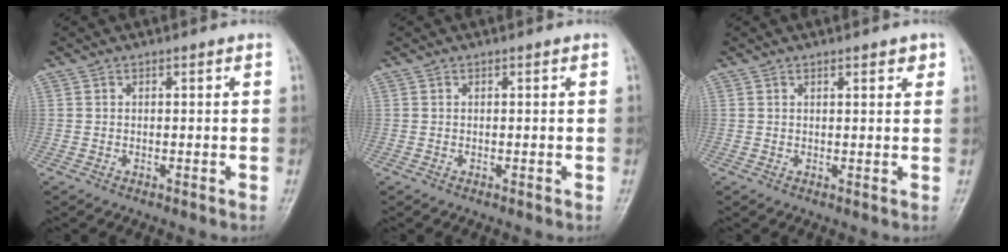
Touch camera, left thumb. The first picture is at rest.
{"total": 0.0}
{"total": 2.3, "force": [1.4, 0.8, 1.6], "torque": [-0.014, -0.006, 0.017]}